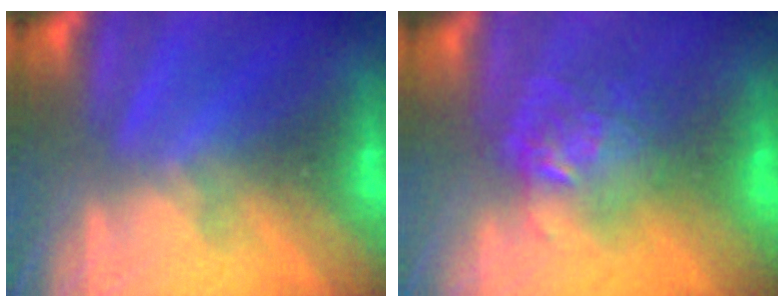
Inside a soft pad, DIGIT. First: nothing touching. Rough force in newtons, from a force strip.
{"total": 8.1}